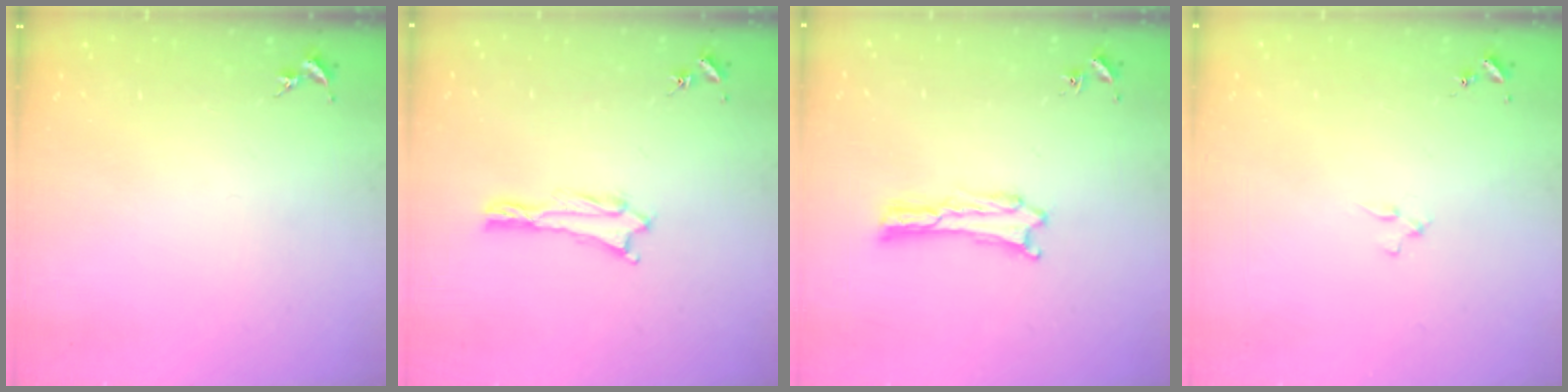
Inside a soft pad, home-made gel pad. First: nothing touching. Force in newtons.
{"total": 1.0, "press": 1.0, "slide": 0.2}
{"total": 0.9, "press": 0.9, "slide": 0.0}
{"total": 0.9, "press": 0.9, "slide": 0.2}